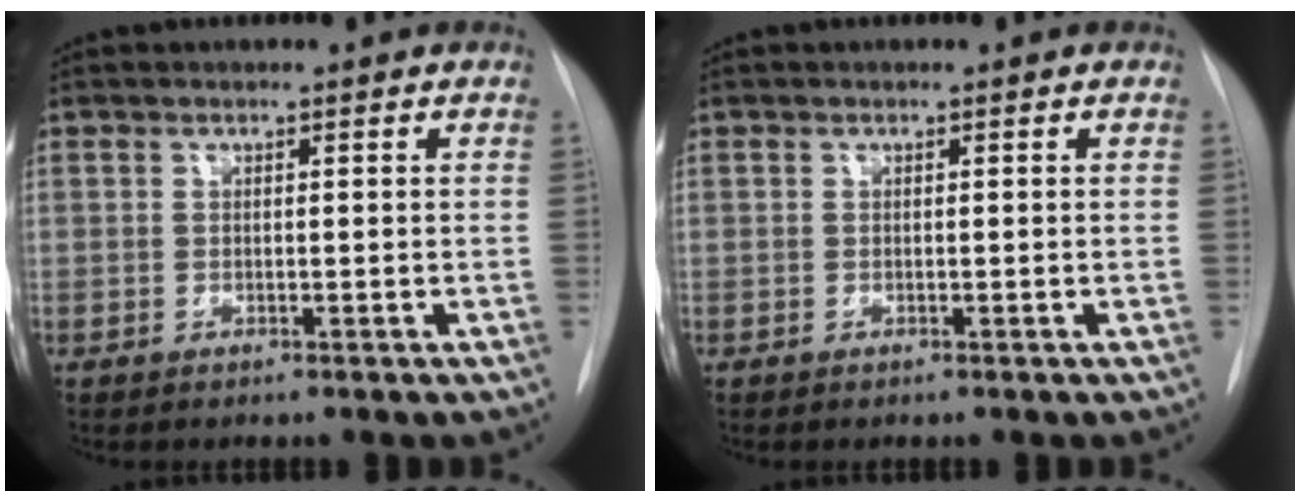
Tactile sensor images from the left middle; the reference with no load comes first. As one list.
[{"total": 0.0}]